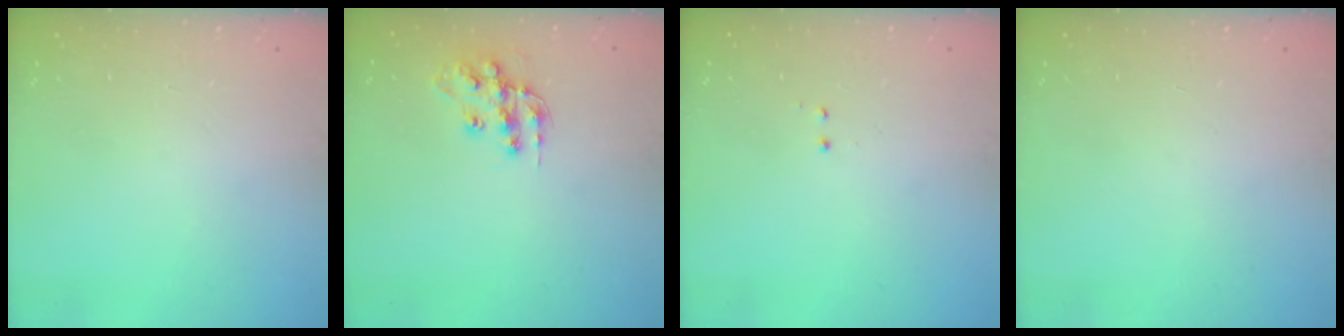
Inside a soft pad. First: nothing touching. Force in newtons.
{"total": 13.0, "press": 13.0, "slide": 1.0}
{"total": 0.5, "press": 0.5, "slide": 0.3}
{"total": 0.0}